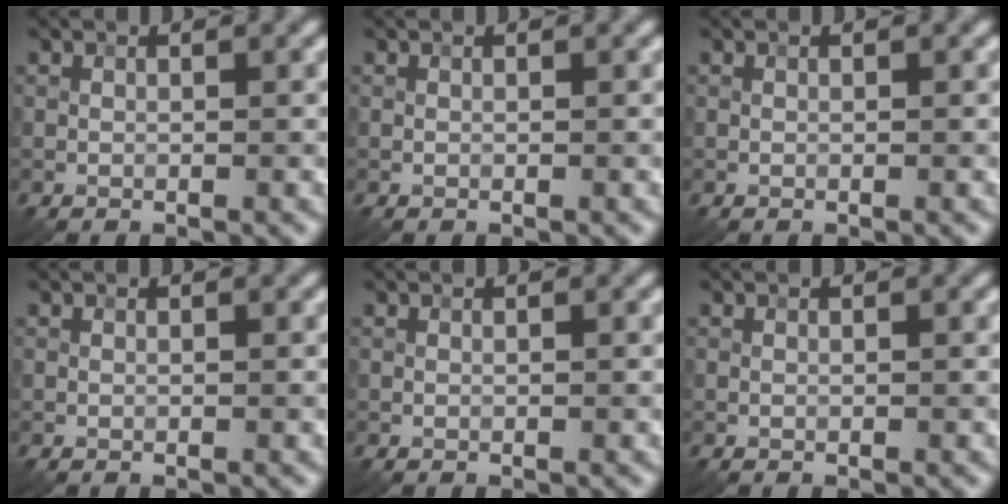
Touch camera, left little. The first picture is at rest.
{"total": 0.0}
{"total": 0.0}
{"total": 0.0}
{"total": 0.0}
{"total": 0.0}